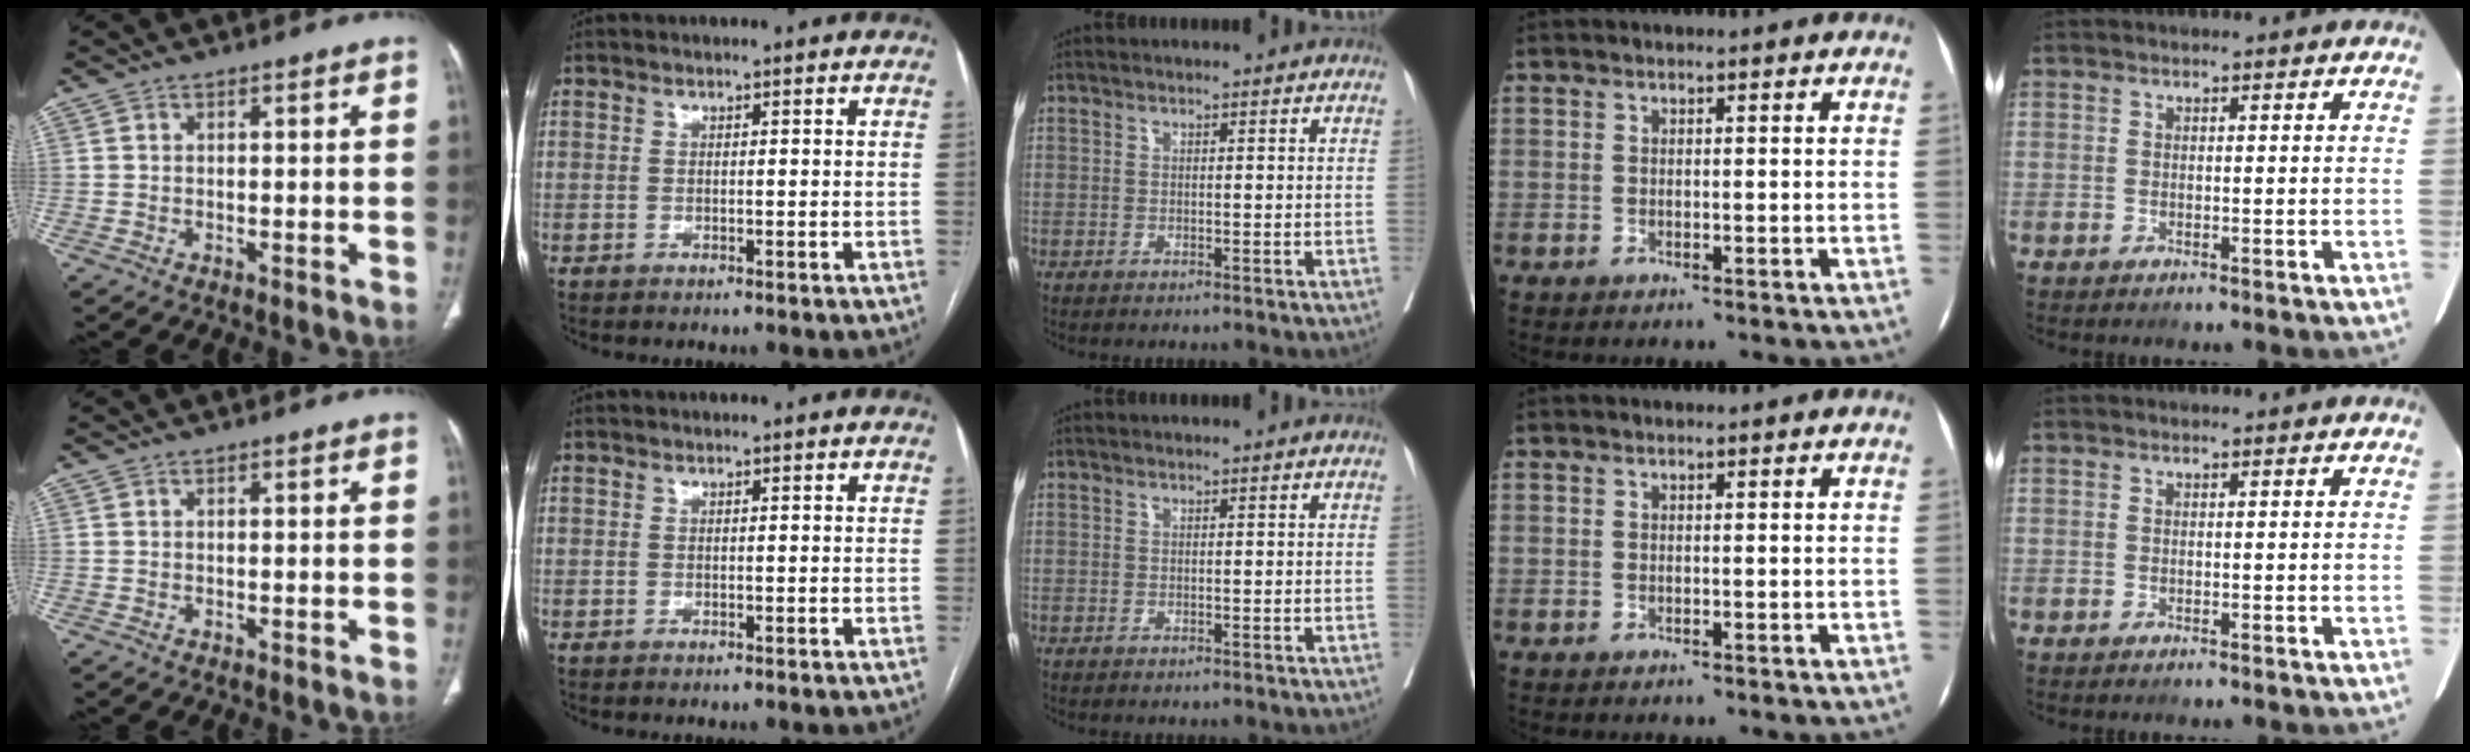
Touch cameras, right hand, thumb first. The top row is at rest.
{}